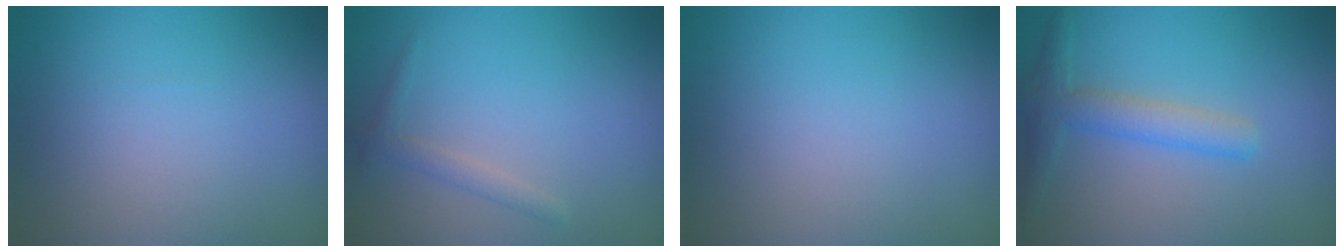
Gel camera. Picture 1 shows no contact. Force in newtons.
{"total": 1.3, "press": 1.3, "slide": 0.0}
{"total": 0.0}
{"total": 2.8, "press": 2.8, "slide": 0.1}